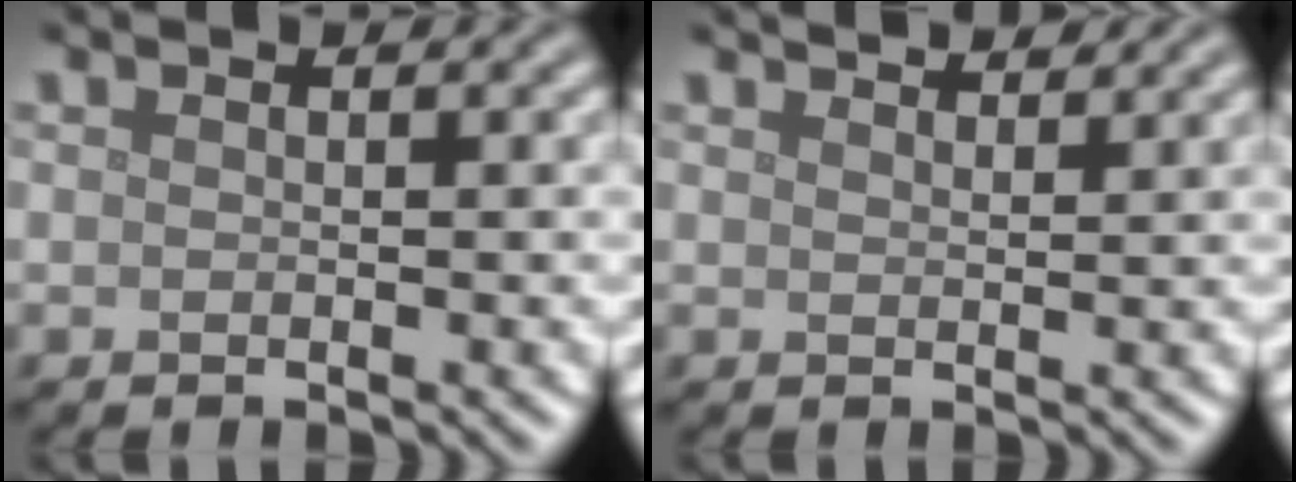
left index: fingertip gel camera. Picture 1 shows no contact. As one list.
[{"total": 3.1, "force": [2.9, 0.5, 1.0], "torque": [-0.006, 0.001, 0.033]}]